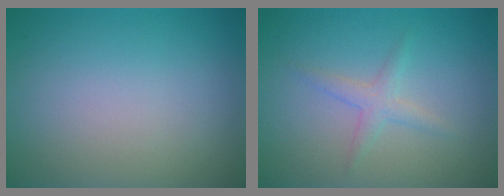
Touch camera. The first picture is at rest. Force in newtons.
{"total": 1.7, "press": 1.6, "slide": 0.1}